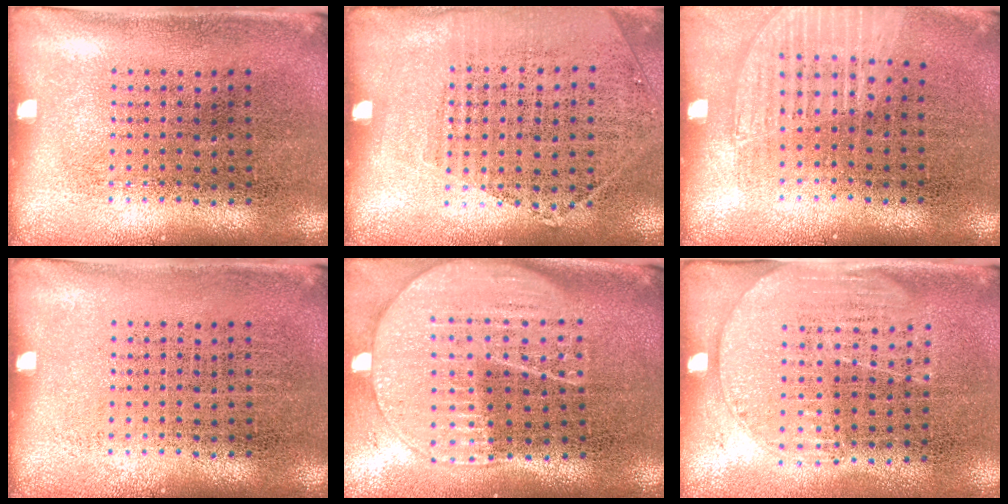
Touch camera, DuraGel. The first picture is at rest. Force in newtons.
{"total": 1.1, "press": 1.0, "slide": 0.6}
{"total": 1.1, "press": 1.0, "slide": 0.3}
{"total": 0.0}
{"total": 2.0, "press": 1.8, "slide": 0.9}
{"total": 1.5, "press": 1.3, "slide": 0.7}